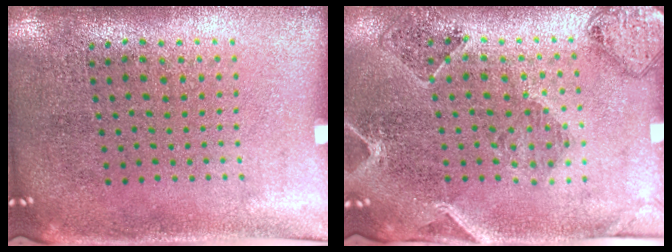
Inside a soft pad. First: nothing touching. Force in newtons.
{"total": 0.7, "press": 0.7, "slide": 0.3}